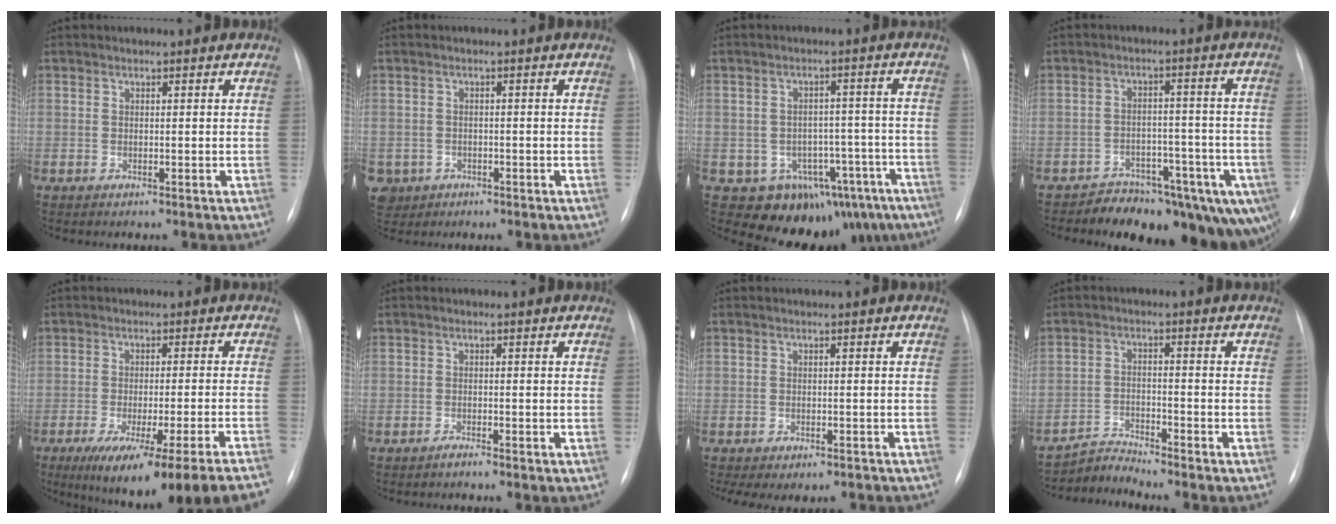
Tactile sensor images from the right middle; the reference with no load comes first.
{"total": 4.9, "force": [-2.2, 4.3, 0.6], "torque": [-0.016, 0.006, -0.032]}
{"total": 13.4, "force": [-9.2, 8.7, 4.4], "torque": [-0.030, 0.046, -0.105]}
{"total": 15.1, "force": [-11.5, 6.8, 7.0], "torque": [-0.034, 0.033, -0.138]}
{"total": 19.4, "force": [-14.8, -0.9, 12.5], "torque": [-0.120, -0.039, -0.209]}
{"total": 0.8, "force": [-0.8, -0.1, 0.3], "torque": [-0.007, -0.001, -0.013]}
{"total": 7.8, "force": [-6.1, 3.6, 3.2], "torque": [-0.051, 0.004, -0.076]}
{"total": 3.9, "force": [-3.6, -1.0, -1.2], "torque": [0.021, -0.013, -0.064]}